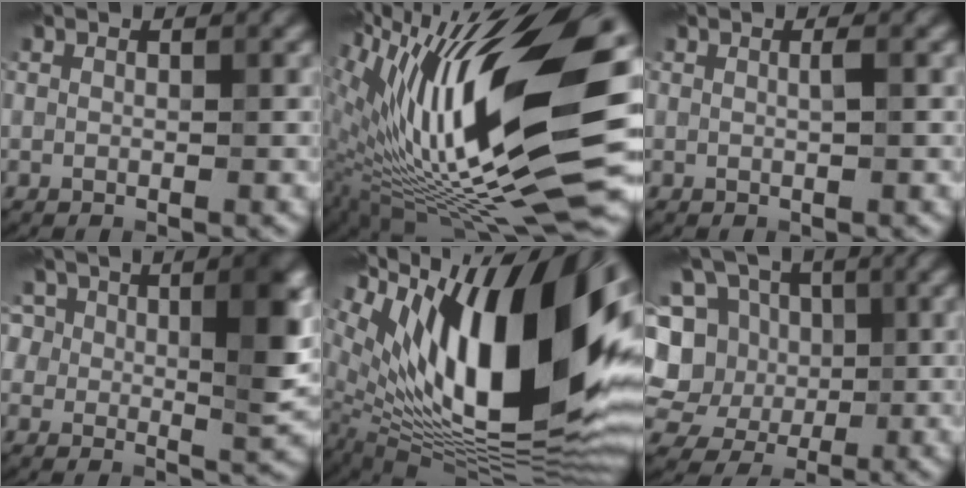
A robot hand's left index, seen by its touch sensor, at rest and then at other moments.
{"total": 17.3, "force": [1.9, 5.2, 16.3], "torque": [-0.288, 0.012, 0.029]}
{"total": 0.7, "force": [0.1, 0.1, 0.7], "torque": [-0.012, 0.003, 0.001]}
{"total": 7.3, "force": [2.1, 4.0, 5.7], "torque": [-0.081, 0.000, 0.027]}
{"total": 18.9, "force": [6.4, 7.6, 16.1], "torque": [-0.254, 0.018, 0.110]}
{"total": 9.5, "force": [1.2, 8.5, 4.1], "torque": [-0.102, 0.050, -0.017]}